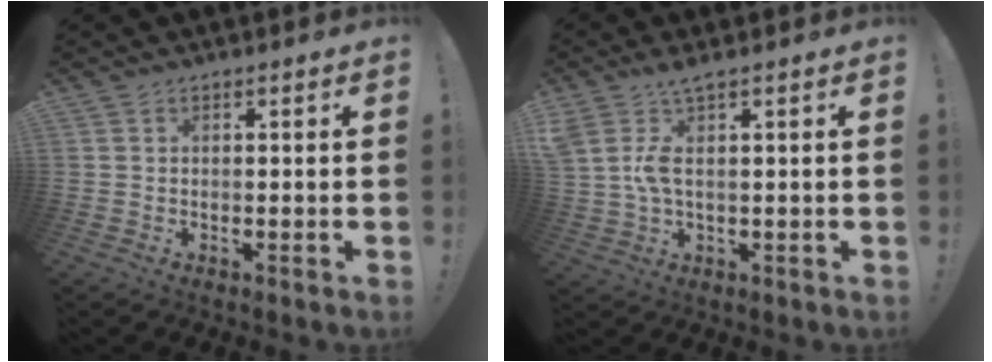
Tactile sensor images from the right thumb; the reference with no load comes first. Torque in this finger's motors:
{"motor_torque": [0.23, 0.28, 0.53, 0.68, 0.05]}